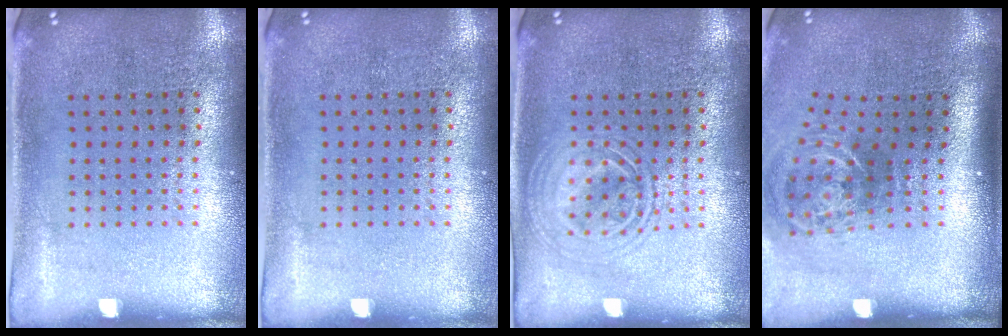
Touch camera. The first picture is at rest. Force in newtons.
{"total": 0.0}
{"total": 2.6, "press": 2.6, "slide": 0.3}
{"total": 2.2, "press": 1.3, "slide": 1.8}